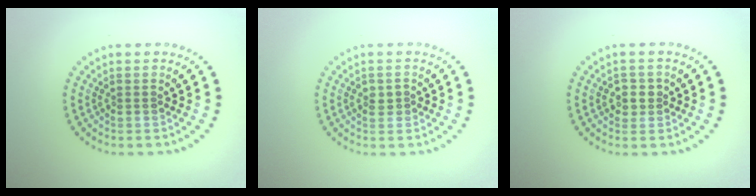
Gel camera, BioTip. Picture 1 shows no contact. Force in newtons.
{"total": 1.2, "press": 1.2, "slide": 0.2}
{"total": 1.5, "press": 1.4, "slide": 0.6}